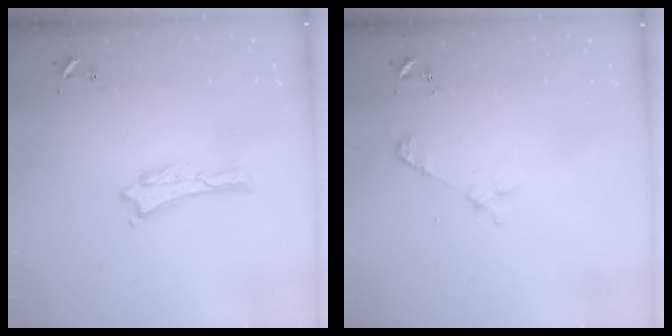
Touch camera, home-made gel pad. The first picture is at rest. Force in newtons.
{"total": 2.2, "press": 2.2, "slide": 0.2}